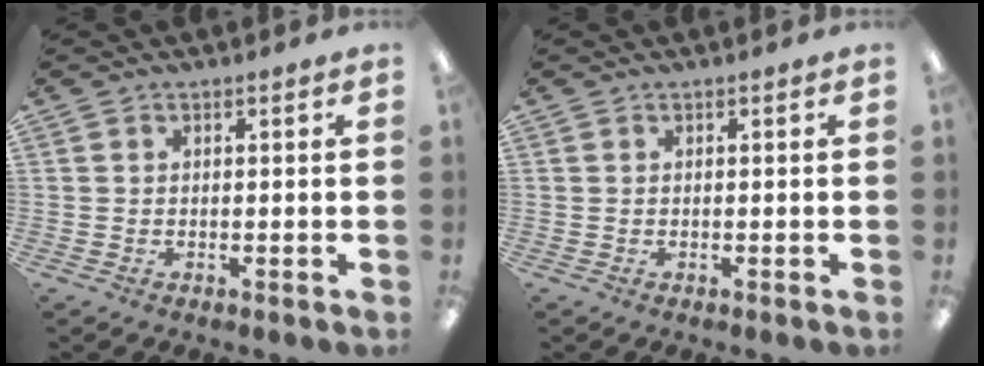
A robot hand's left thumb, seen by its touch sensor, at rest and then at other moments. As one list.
[{"total": 0.0}]